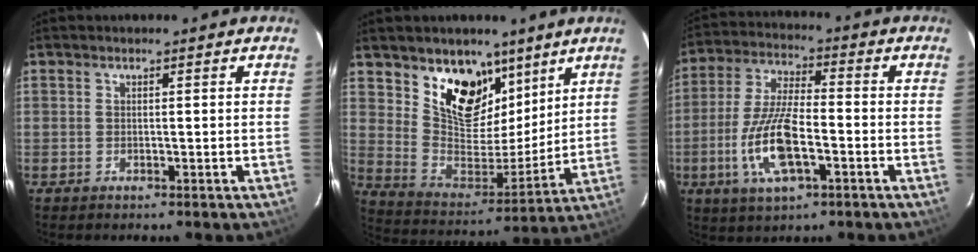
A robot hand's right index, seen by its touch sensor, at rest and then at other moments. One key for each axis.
{"total": 15.8, "fx": 9.9, "fy": 9.6, "fz": 7.7, "tx": -0.150, "ty": -0.014, "tz": 0.187}
{"total": 13.2, "fx": -4.4, "fy": 4.3, "fz": 11.6, "tx": -0.246, "ty": -0.005, "tz": -0.082}